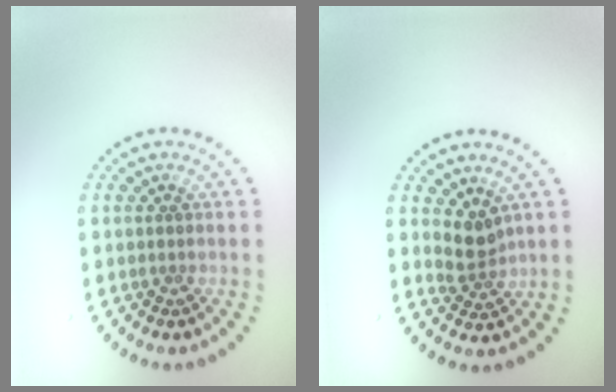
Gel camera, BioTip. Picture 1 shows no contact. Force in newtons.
{"total": 2.2, "press": 1.8, "slide": 1.3}